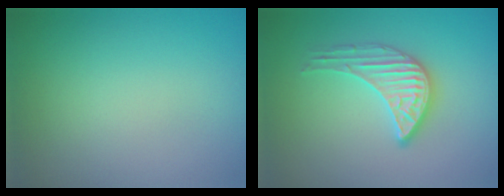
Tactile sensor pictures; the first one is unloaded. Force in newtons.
{"total": 3.4, "press": 3.2, "slide": 1.0}